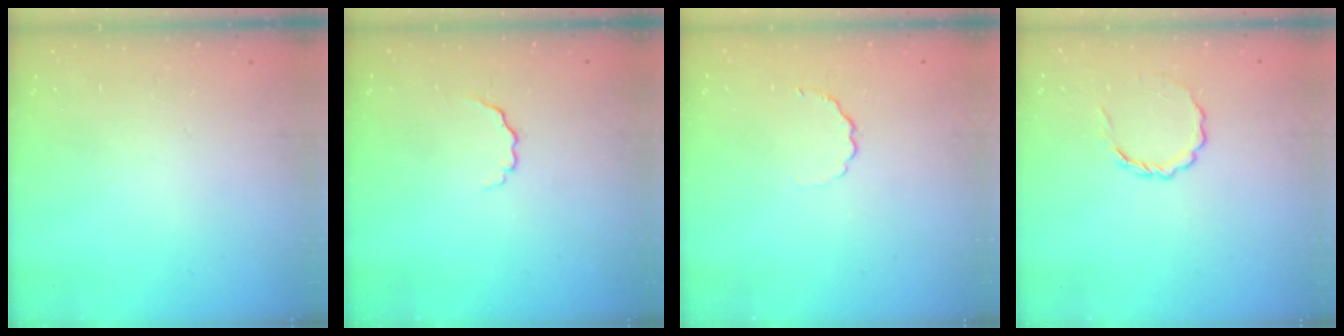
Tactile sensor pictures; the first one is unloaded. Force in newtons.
{"total": 3.1, "press": 3.0, "slide": 0.7}
{"total": 2.7, "press": 2.5, "slide": 0.9}
{"total": 3.7, "press": 3.5, "slide": 1.4}